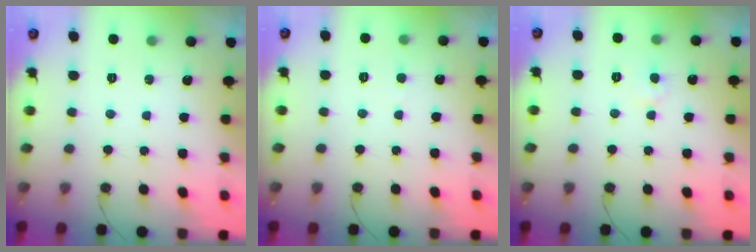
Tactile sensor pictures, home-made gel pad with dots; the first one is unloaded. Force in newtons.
{"total": 2.1, "press": 2.1, "slide": 0.2}
{"total": 3.8, "press": 3.8, "slide": 0.3}